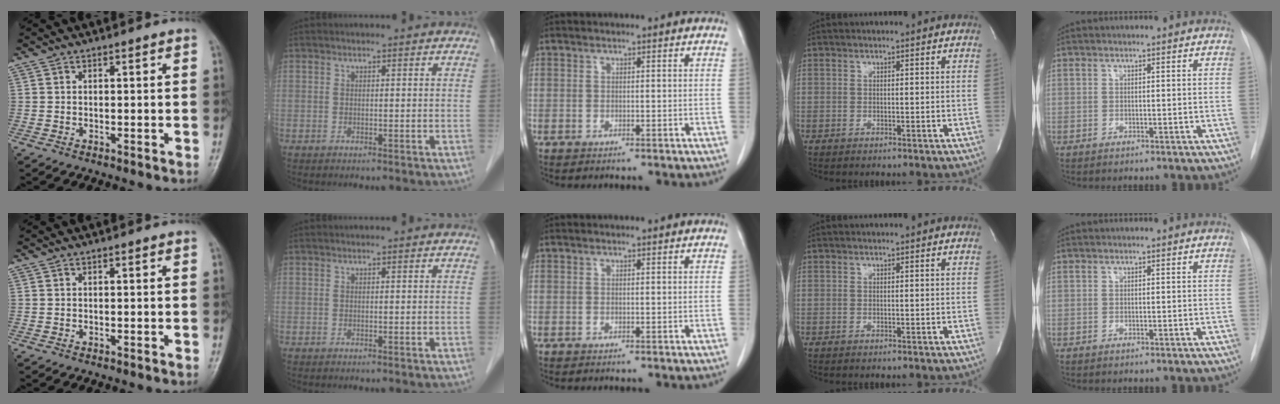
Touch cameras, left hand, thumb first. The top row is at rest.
{}